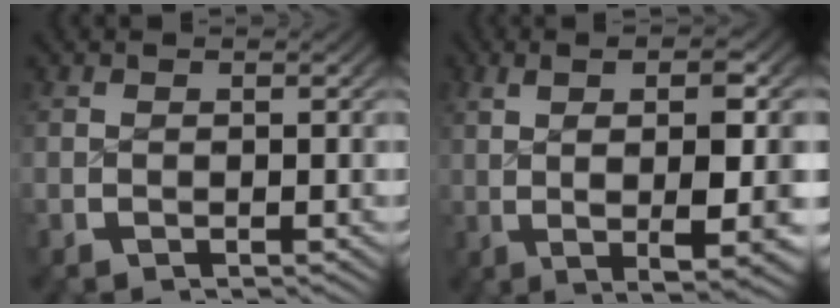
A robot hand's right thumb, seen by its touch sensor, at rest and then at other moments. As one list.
[{"total": 11.5, "force": [0.5, 4.0, 10.8], "torque": [-0.156, -0.003, 0.018]}]